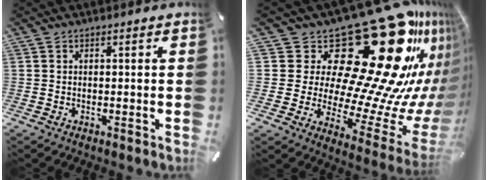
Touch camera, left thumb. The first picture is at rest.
{"total": 39.2, "force": [18.2, 17.7, 29.8], "torque": [-0.431, -0.230, 0.370]}